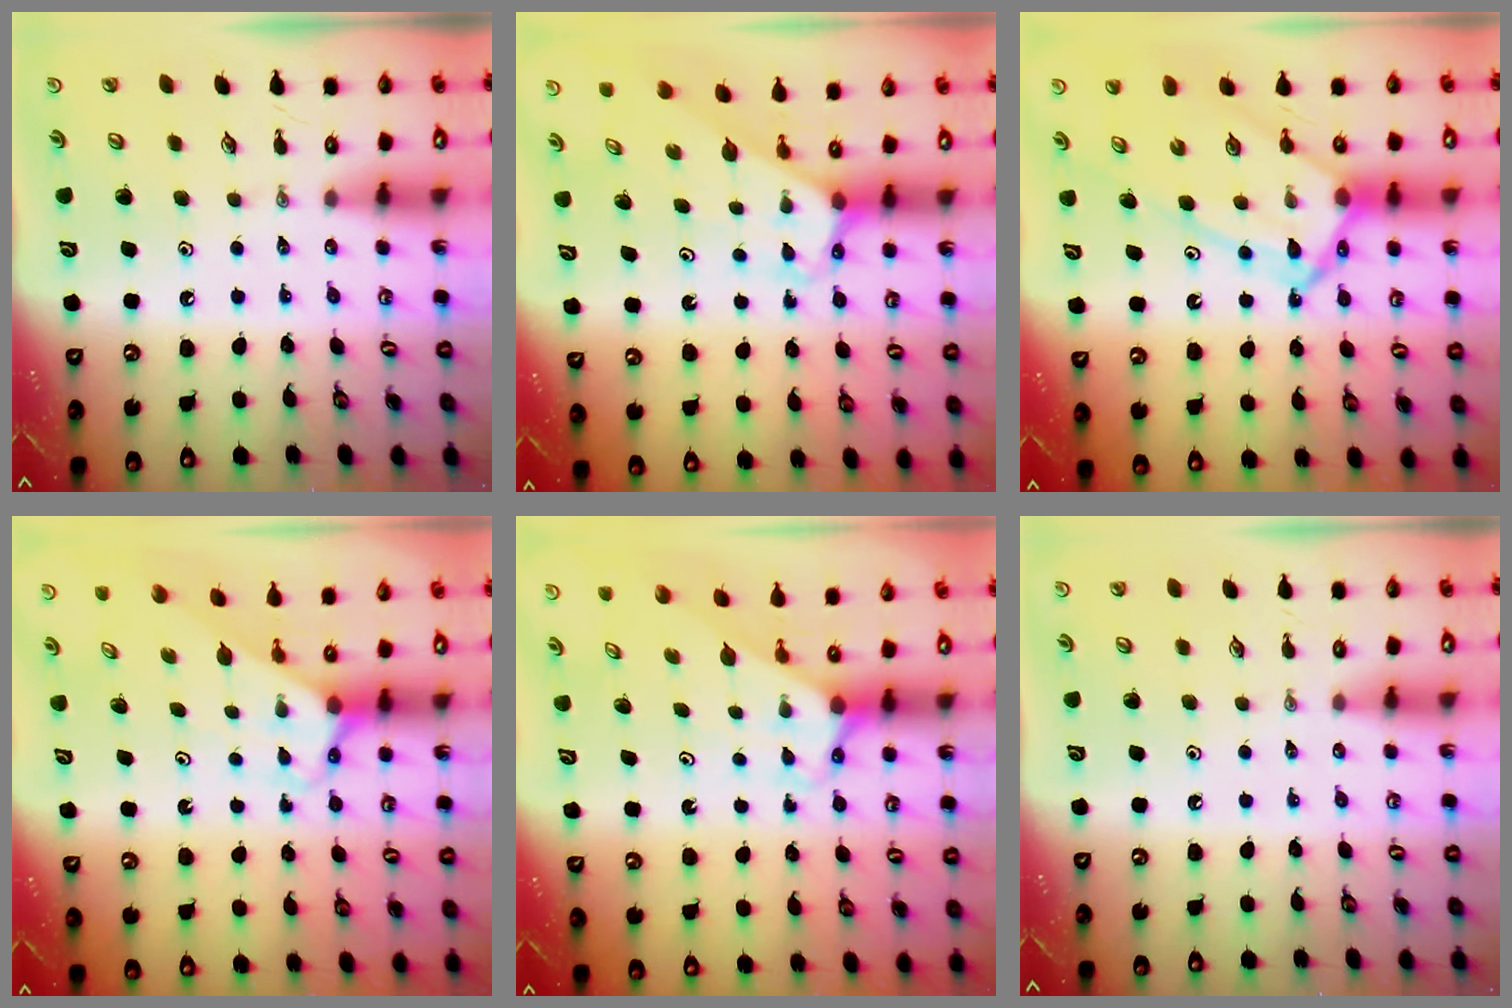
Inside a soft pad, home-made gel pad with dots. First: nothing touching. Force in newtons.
{"total": 3.2, "press": 3.2, "slide": 0.2}
{"total": 12.6, "press": 12.6, "slide": 1.5}
{"total": 2.9, "press": 2.9, "slide": 0.2}
{"total": 2.7, "press": 2.7, "slide": 0.2}
{"total": 0.0}